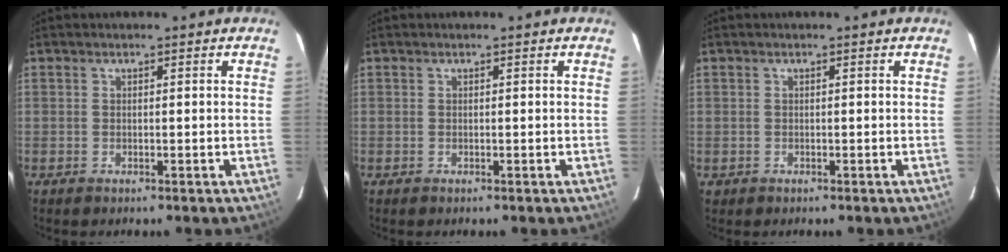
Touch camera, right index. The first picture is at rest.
{"total": 0.0}
{"total": 0.8, "force": [-0.3, 0.8, 0.0], "torque": [0.002, 0.002, -0.001]}